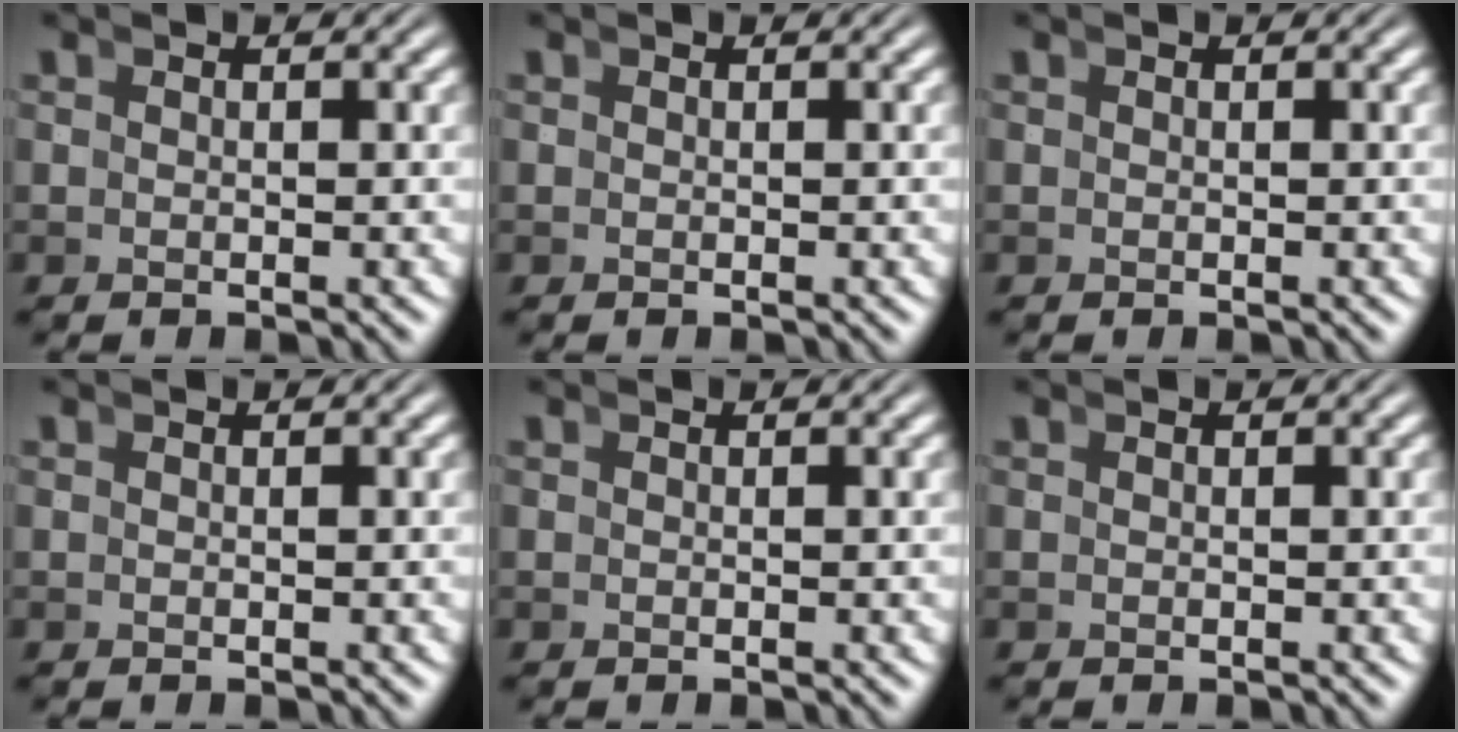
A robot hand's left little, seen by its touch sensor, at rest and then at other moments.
{"total": 0.0}
{"total": 0.0}
{"total": 0.0}
{"total": 0.0}
{"total": 0.0}